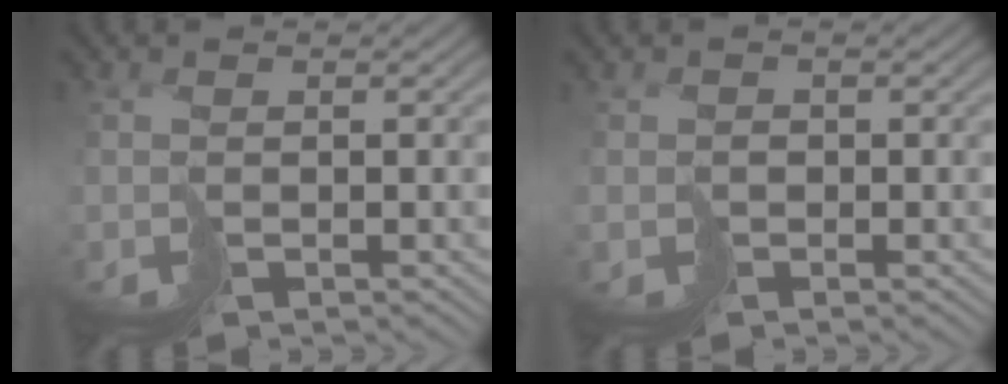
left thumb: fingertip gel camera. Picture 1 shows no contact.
{"total": 1.0, "force": [-0.4, 0.7, -0.6], "torque": [0.019, 0.003, -0.006]}